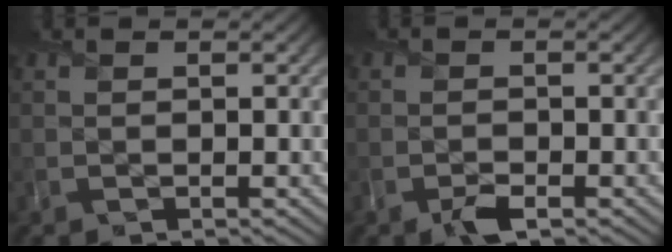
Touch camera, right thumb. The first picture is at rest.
{"total": 2.1, "force": [-1.3, 1.1, 1.3], "torque": [-0.024, -0.007, -0.027]}